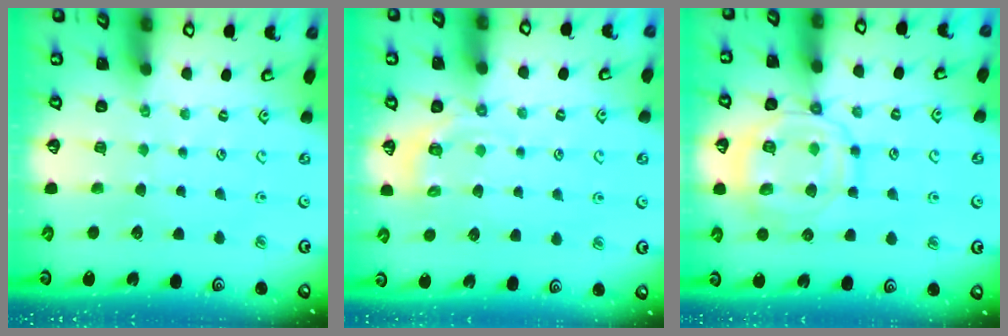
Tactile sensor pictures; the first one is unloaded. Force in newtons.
{"total": 3.7, "press": 3.1, "slide": 1.9}
{"total": 12.2, "press": 12.1, "slide": 1.3}